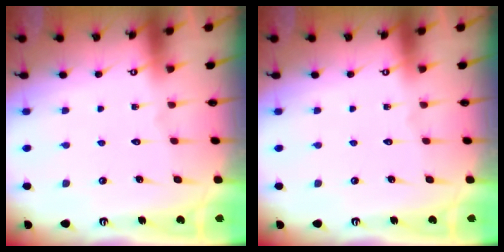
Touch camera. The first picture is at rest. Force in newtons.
{"total": 0.0}